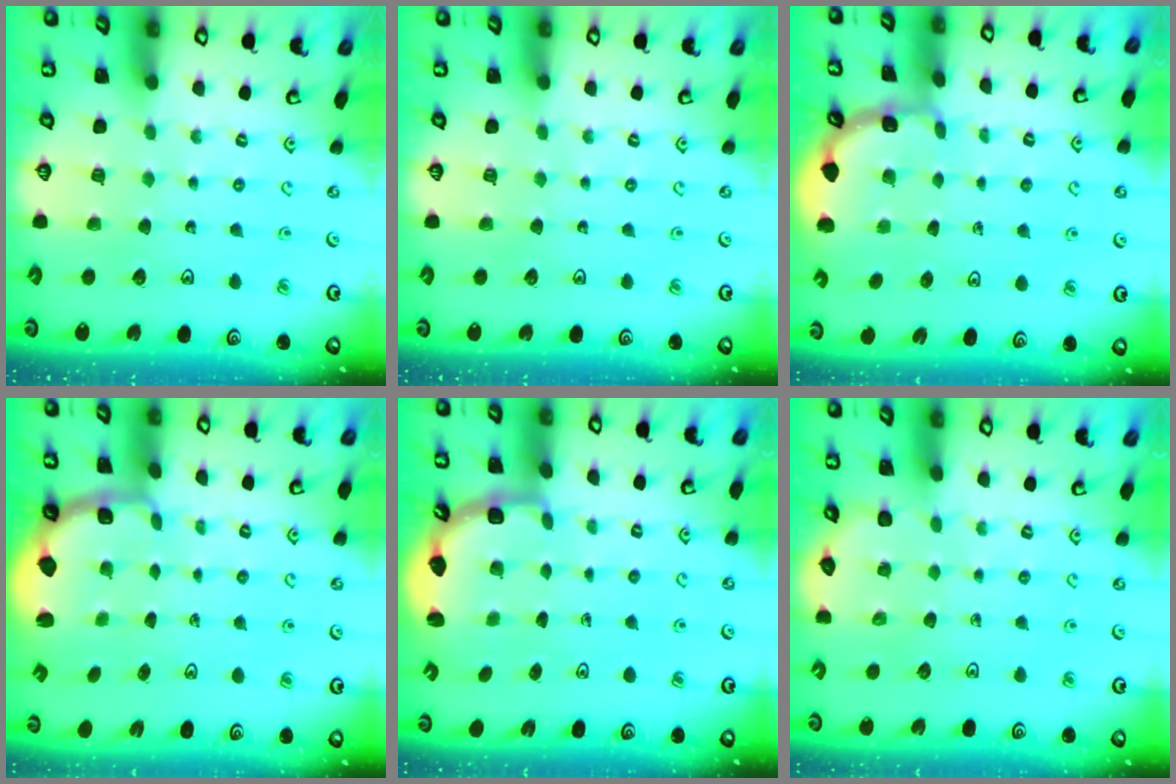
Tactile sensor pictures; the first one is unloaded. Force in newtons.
{"total": 0.0}
{"total": 2.1, "press": 2.1, "slide": 0.2}
{"total": 2.5, "press": 1.1, "slide": 2.2}
{"total": 3.3, "press": 2.3, "slide": 2.4}
{"total": 2.0, "press": 2.0, "slide": 0.2}